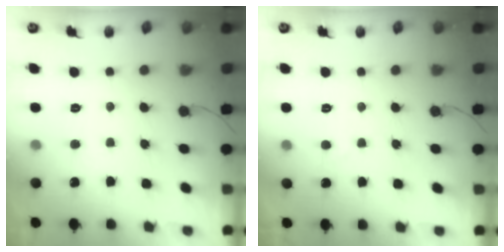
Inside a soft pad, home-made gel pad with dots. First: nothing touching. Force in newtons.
{"total": 0.8, "press": 0.7, "slide": 0.3}